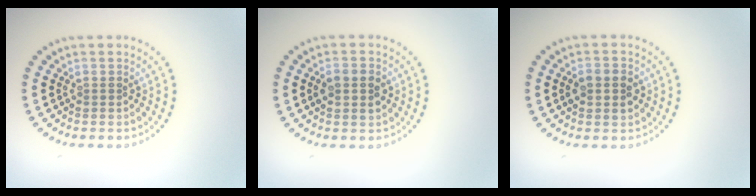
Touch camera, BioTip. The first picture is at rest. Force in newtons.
{"total": 2.3, "press": 2.3, "slide": 0.1}
{"total": 2.8, "press": 2.8, "slide": 0.0}